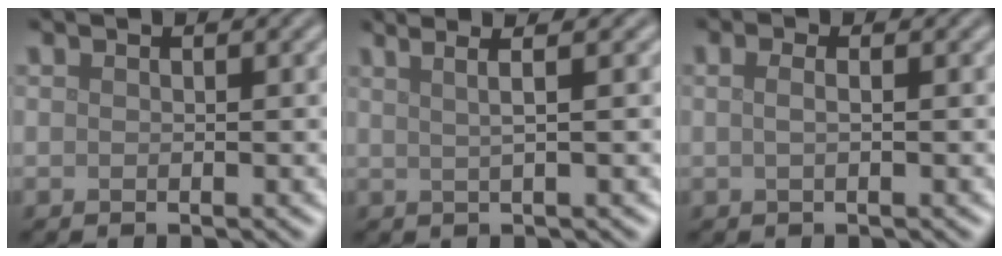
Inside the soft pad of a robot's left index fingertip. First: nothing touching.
{"total": 4.7, "force": [2.4, 1.8, 3.6], "torque": [-0.039, 0.031, 0.001]}
{"total": 1.7, "force": [0.5, 0.8, 1.4], "torque": [-0.019, 0.002, -0.009]}